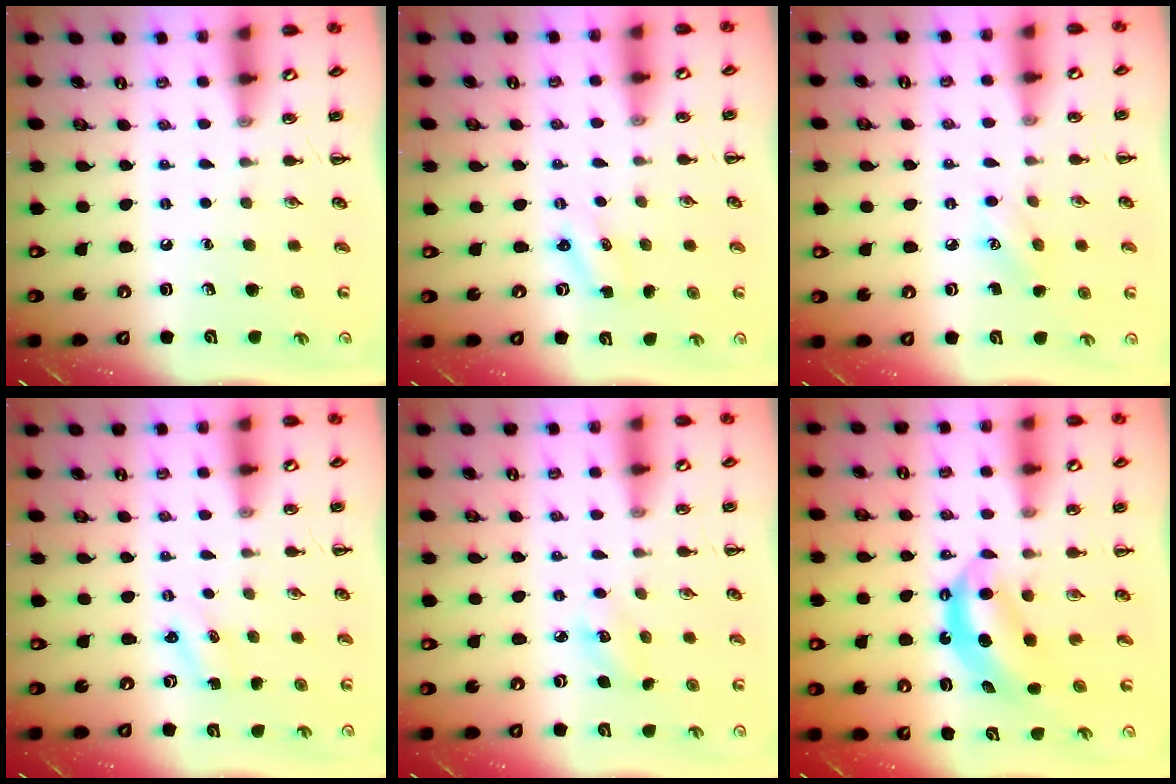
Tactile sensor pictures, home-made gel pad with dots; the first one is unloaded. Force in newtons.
{"total": 1.2, "press": 1.2, "slide": 0.4}
{"total": 5.1, "press": 4.9, "slide": 1.4}
{"total": 1.3, "press": 1.2, "slide": 0.3}
{"total": 3.9, "press": 3.7, "slide": 1.0}
{"total": 6.5, "press": 6.5, "slide": 0.5}